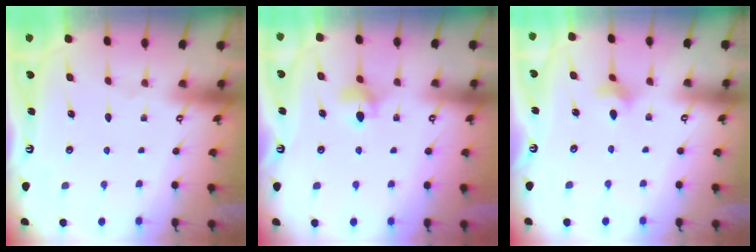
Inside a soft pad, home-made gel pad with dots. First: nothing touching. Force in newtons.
{"total": 6.1, "press": 6.1, "slide": 0.7}
{"total": 4.2, "press": 4.2, "slide": 0.7}